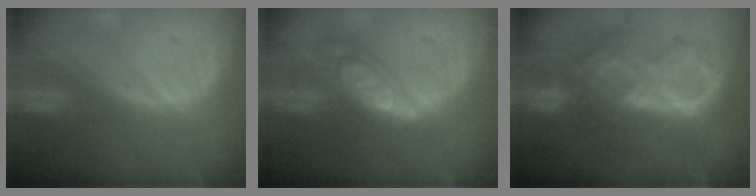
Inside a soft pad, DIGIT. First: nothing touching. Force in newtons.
{"total": 7.3, "press": 7.3, "slide": 0.5}
{"total": 10.5, "press": 8.9, "slide": 5.5}